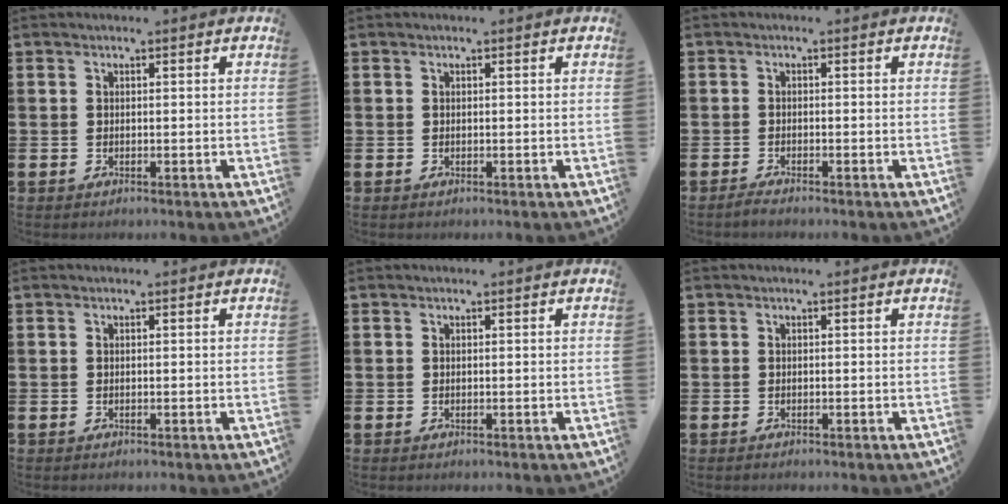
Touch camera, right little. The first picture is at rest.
{"total": 0.0}
{"total": 0.9, "force": [-0.8, 0.0, 0.5], "torque": [-0.009, -0.004, -0.014]}
{"total": 0.0}
{"total": 0.0}
{"total": 0.0}